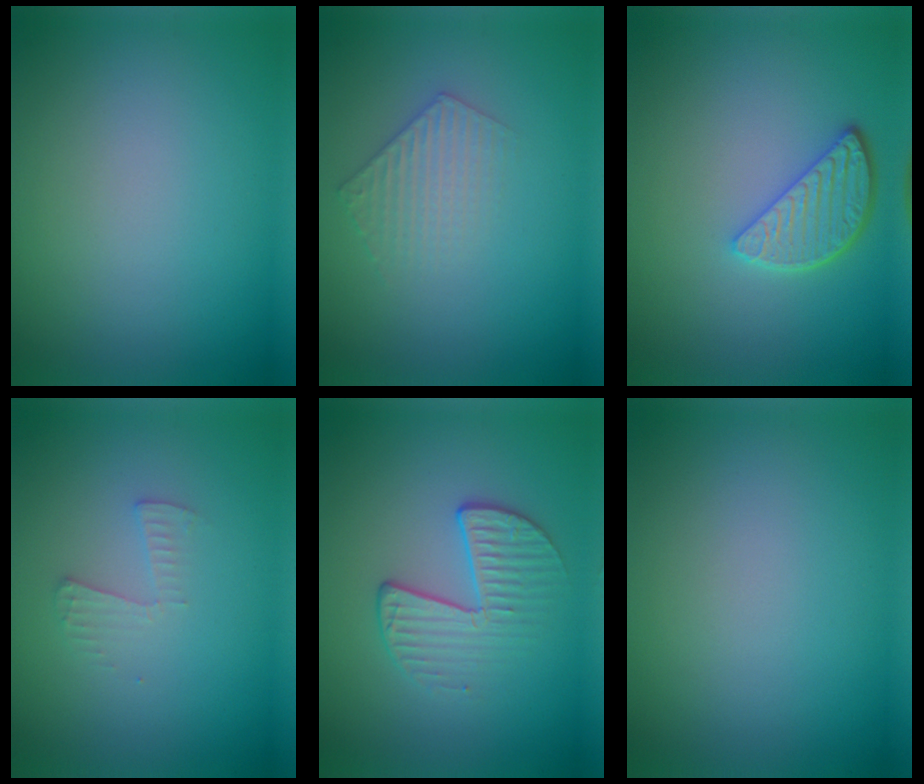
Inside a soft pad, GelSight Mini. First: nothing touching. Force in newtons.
{"total": 2.2, "press": 2.1, "slide": 0.4}
{"total": 3.4, "press": 2.9, "slide": 1.8}
{"total": 1.4, "press": 1.4, "slide": 0.1}
{"total": 2.8, "press": 2.0, "slide": 1.9}
{"total": 0.0}